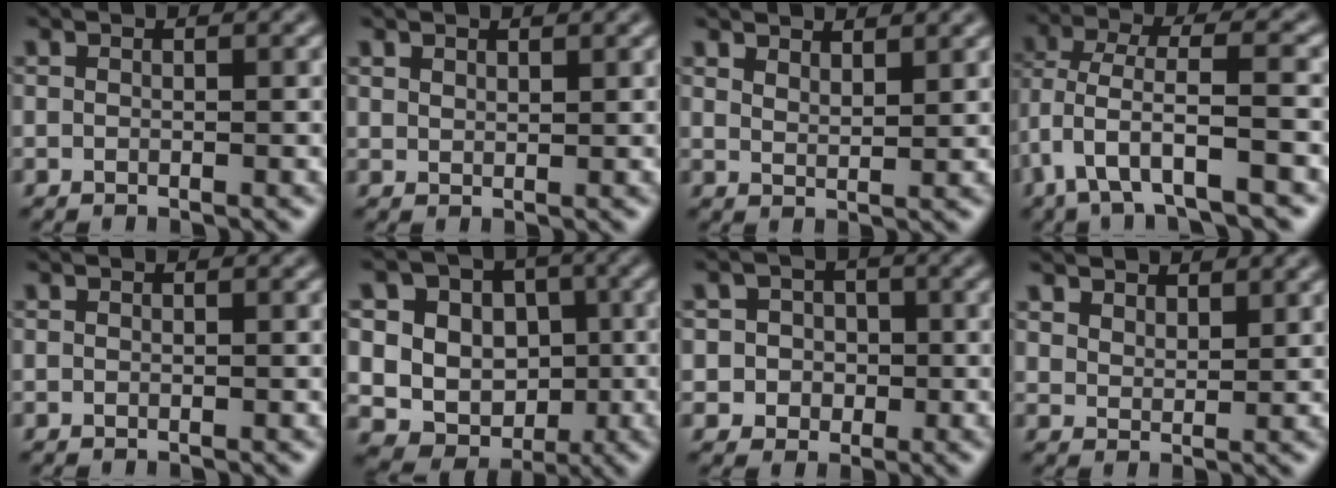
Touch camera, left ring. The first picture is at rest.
{"total": 1.1, "force": [1.0, 0.4, 0.2], "torque": [-0.005, 0.000, 0.021]}
{"total": 2.7, "force": [2.5, 0.5, 0.9], "torque": [-0.011, 0.001, 0.042]}
{"total": 6.4, "force": [-2.9, 1.7, 5.5], "torque": [-0.109, 0.005, -0.058]}
{"total": 0.0}
{"total": 12.2, "force": [2.1, 10.9, 5.0], "torque": [-0.107, 0.038, 0.030]}
{"total": 3.4, "force": [-0.1, 3.3, 0.8], "torque": [0.003, 0.012, -0.011]}
{"total": 3.2, "force": [2.9, 1.2, 0.7], "torque": [-0.024, -0.005, 0.057]}